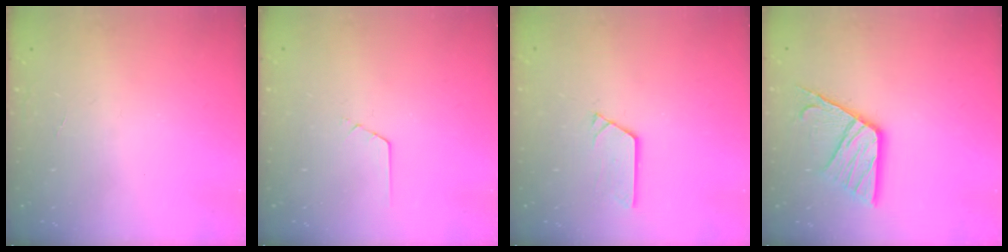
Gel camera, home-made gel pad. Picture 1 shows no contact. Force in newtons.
{"total": 0.6, "press": 0.5, "slide": 0.2}
{"total": 2.9, "press": 2.9, "slide": 0.3}
{"total": 14.6, "press": 14.6, "slide": 1.4}